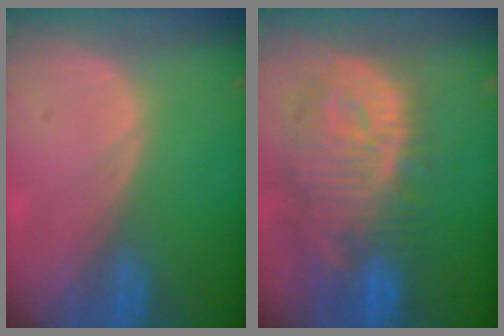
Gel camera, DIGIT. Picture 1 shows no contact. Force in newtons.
{"total": 12.9, "press": 11.3, "slide": 6.2}